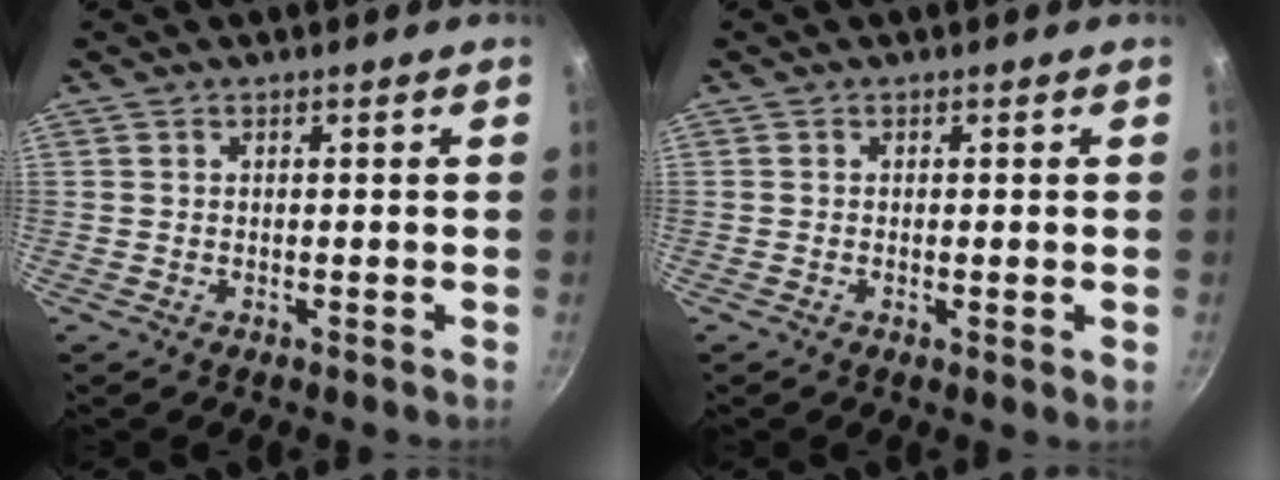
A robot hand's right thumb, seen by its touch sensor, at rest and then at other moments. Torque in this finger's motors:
{"motor_torque": [-0.07, 0.10, -0.24, -0.08, -0.02]}